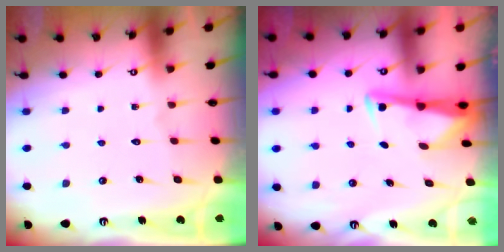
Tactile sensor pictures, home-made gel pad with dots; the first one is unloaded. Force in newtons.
{"total": 3.1, "press": 3.1, "slide": 0.3}